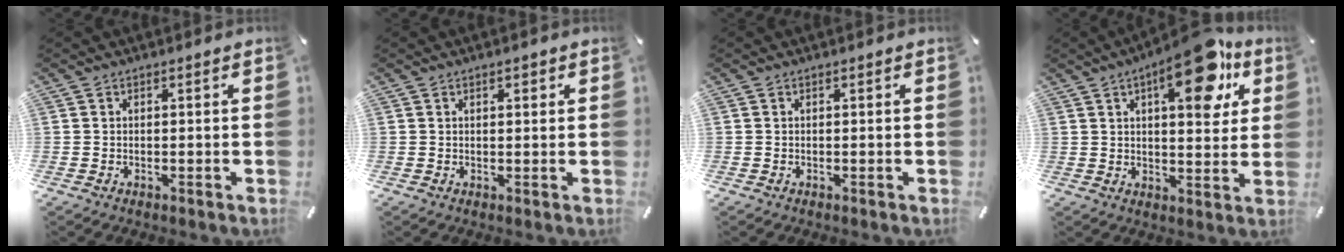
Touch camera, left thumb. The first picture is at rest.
{"total": 1.5, "force": [0.7, 0.7, 1.1], "torque": [-0.023, 0.004, 0.011]}
{"total": 0.0}
{"total": 17.3, "force": [9.2, 7.2, 12.8], "torque": [-0.162, -0.045, 0.142]}